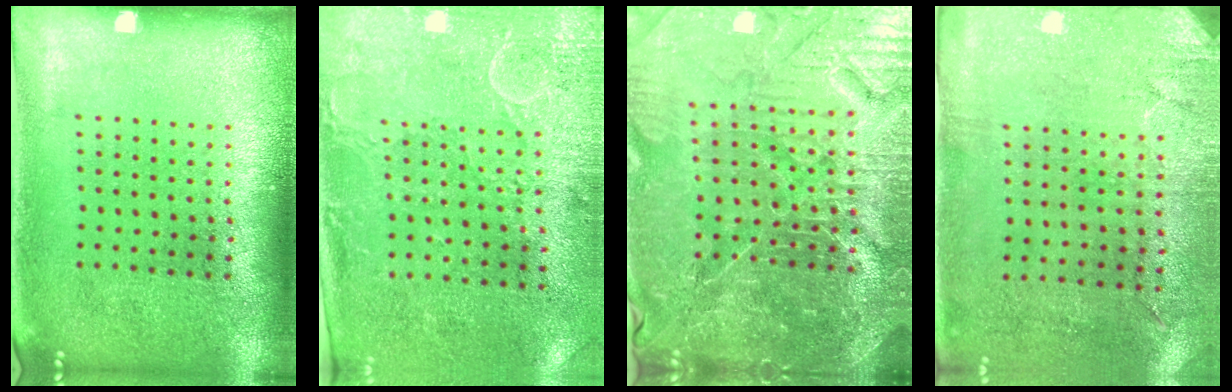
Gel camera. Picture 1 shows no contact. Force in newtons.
{"total": 2.9, "press": 2.4, "slide": 1.7}
{"total": 5.8, "press": 5.4, "slide": 2.2}
{"total": 2.9, "press": 2.3, "slide": 1.7}